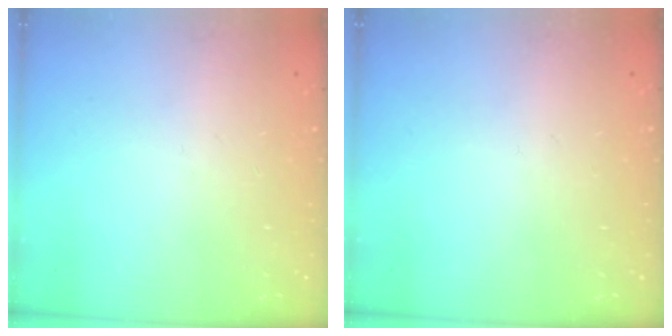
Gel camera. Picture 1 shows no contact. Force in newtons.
{"total": 0.0}